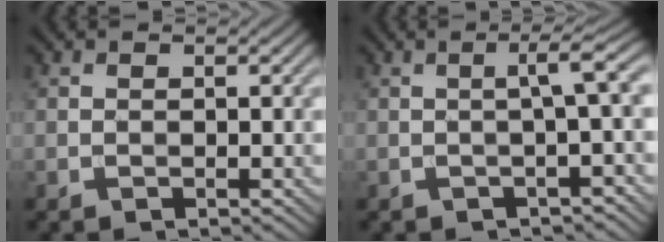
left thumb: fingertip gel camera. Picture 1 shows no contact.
{"total": 3.6, "force": [-0.1, 0.3, 3.6], "torque": [-0.050, 0.017, -0.009]}